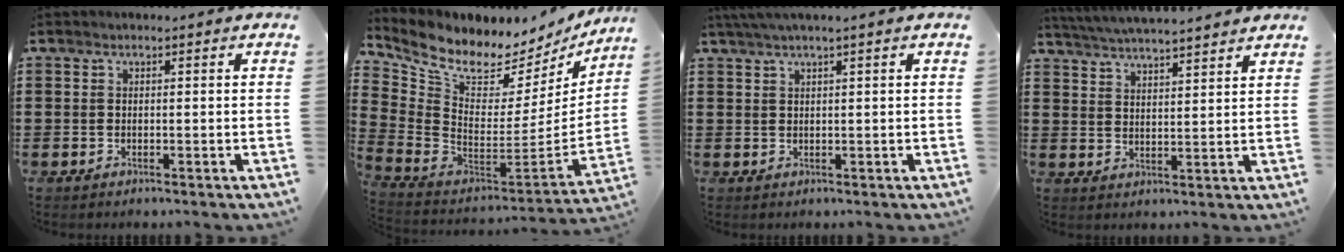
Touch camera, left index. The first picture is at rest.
{"total": 6.9, "force": [6.0, 2.5, 2.5], "torque": [-0.092, -0.056, 0.104]}
{"total": 1.7, "force": [0.8, -0.3, 1.5], "torque": [-0.026, -0.003, 0.015]}
{"total": 4.5, "force": [4.4, -0.5, 0.9], "torque": [-0.033, -0.026, 0.076]}